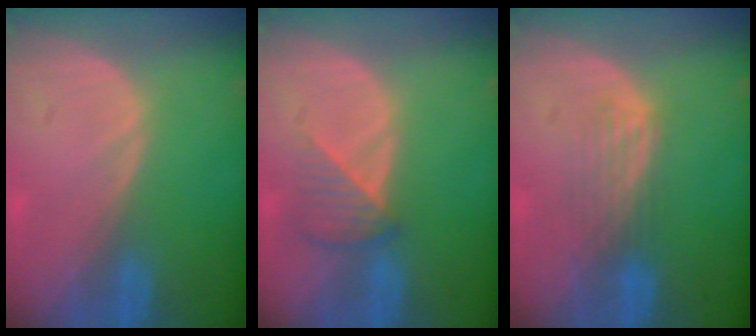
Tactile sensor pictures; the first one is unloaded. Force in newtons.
{"total": 3.5, "press": 3.5, "slide": 0.4}
{"total": 3.7, "press": 3.2, "slide": 1.8}